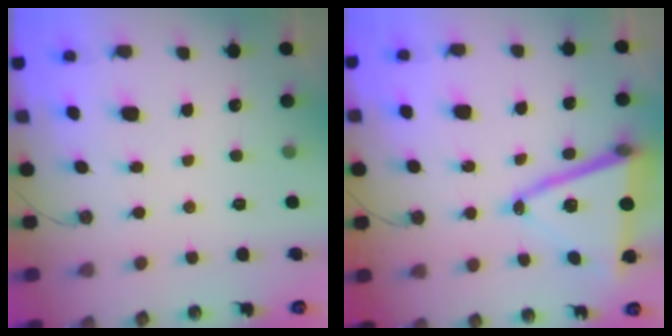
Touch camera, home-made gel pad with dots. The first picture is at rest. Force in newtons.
{"total": 16.6, "press": 16.2, "slide": 3.6}